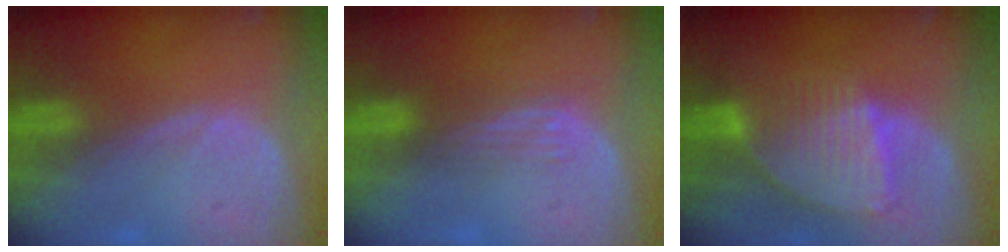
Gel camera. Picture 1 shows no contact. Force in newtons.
{"total": 2.9, "press": 2.7, "slide": 1.2}
{"total": 8.7, "press": 7.5, "slide": 4.4}